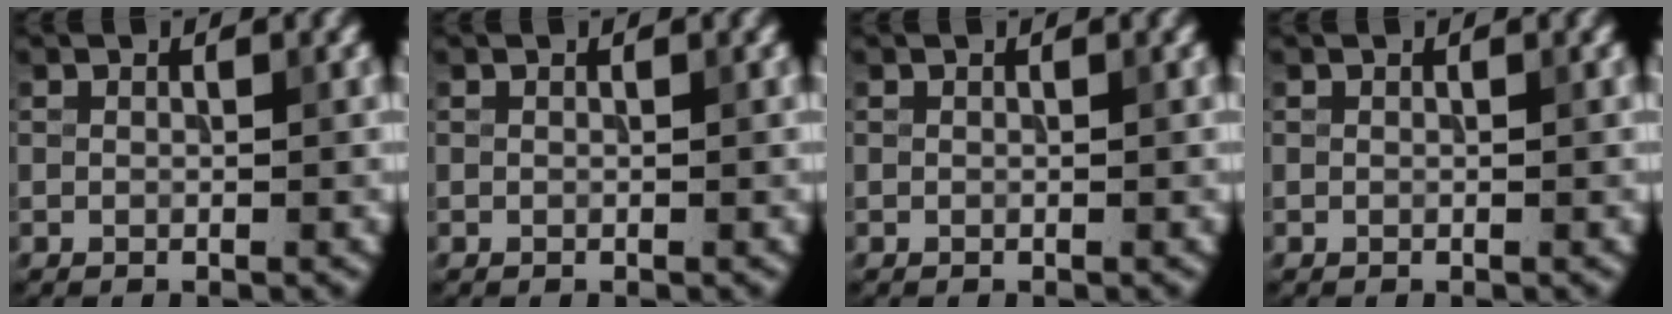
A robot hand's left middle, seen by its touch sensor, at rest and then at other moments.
{"total": 0.0}
{"total": 0.0}
{"total": 0.0}